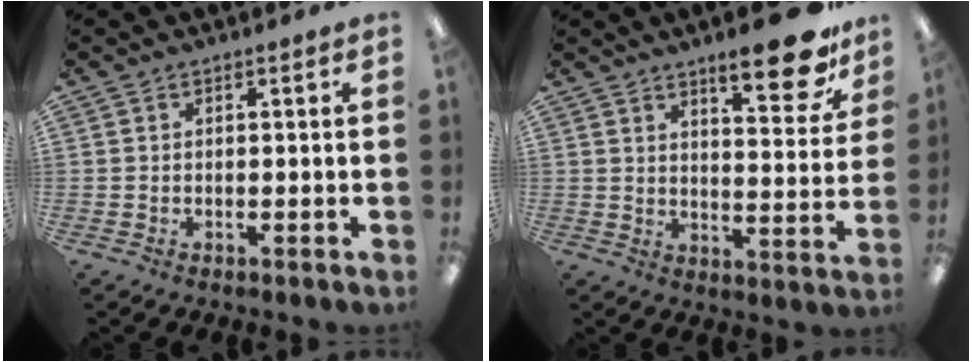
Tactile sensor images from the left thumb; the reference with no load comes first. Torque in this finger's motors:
{"motor_torque": [0.59, 0.21, 0.77, -0.80, 0.05]}